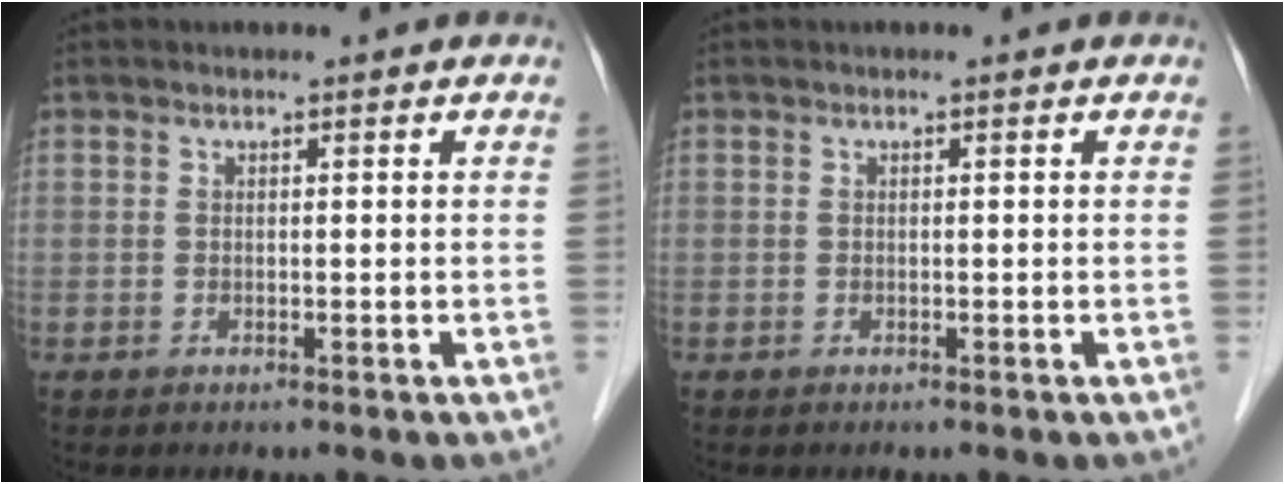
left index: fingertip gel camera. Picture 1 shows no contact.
{"total": 0.0}